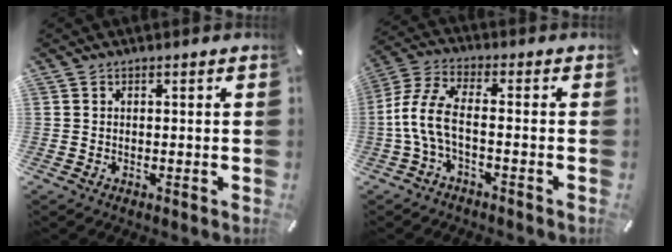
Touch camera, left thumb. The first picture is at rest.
{"total": 8.3, "force": [-2.5, 3.3, 7.2], "torque": [-0.159, -0.006, -0.047]}